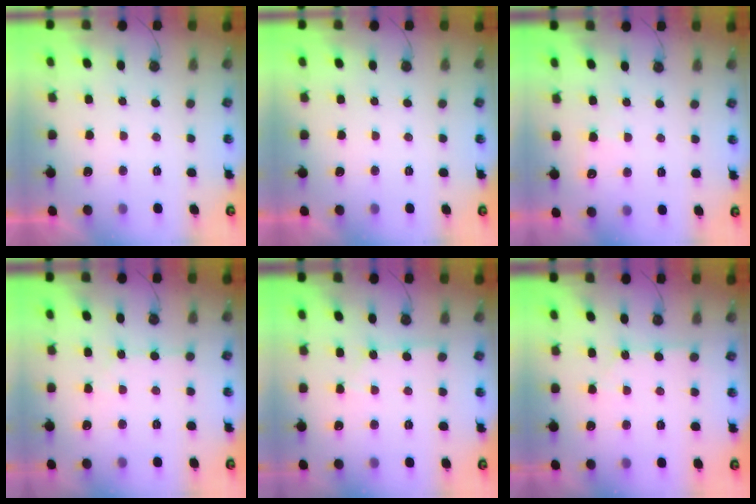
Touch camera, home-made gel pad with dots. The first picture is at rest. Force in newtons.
{"total": 0.0}
{"total": 3.9, "press": 3.9, "slide": 0.4}
{"total": 2.9, "press": 2.8, "slide": 0.4}
{"total": 1.5, "press": 1.5, "slide": 0.2}
{"total": 2.3, "press": 2.3, "slide": 0.2}